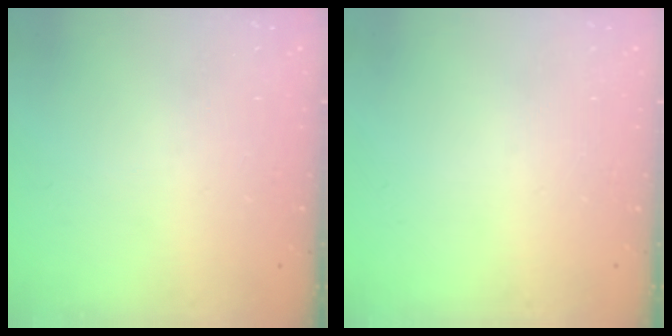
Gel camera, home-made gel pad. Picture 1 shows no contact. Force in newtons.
{"total": 0.0}